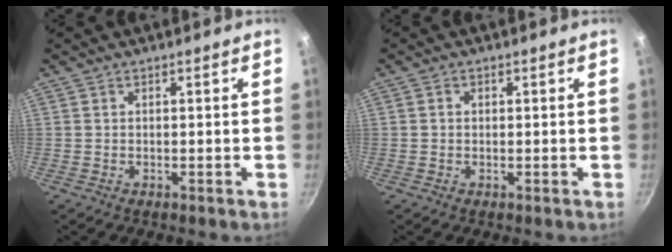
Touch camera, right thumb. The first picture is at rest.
{"total": 1.1, "force": [0.1, 0.9, 0.6], "torque": [-0.008, 0.005, 0.001]}